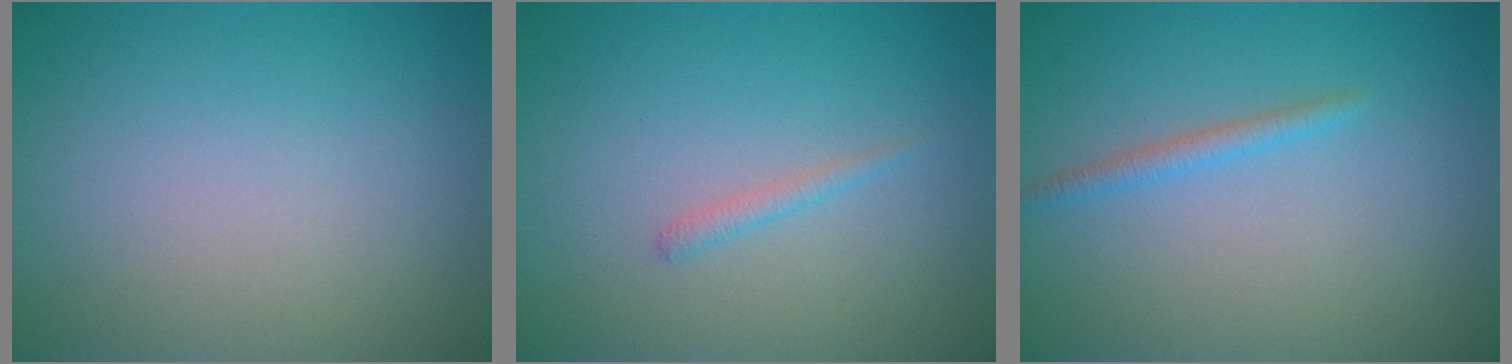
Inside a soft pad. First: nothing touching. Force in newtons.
{"total": 0.8, "press": 0.8, "slide": 0.1}
{"total": 1.3, "press": 1.3, "slide": 0.0}